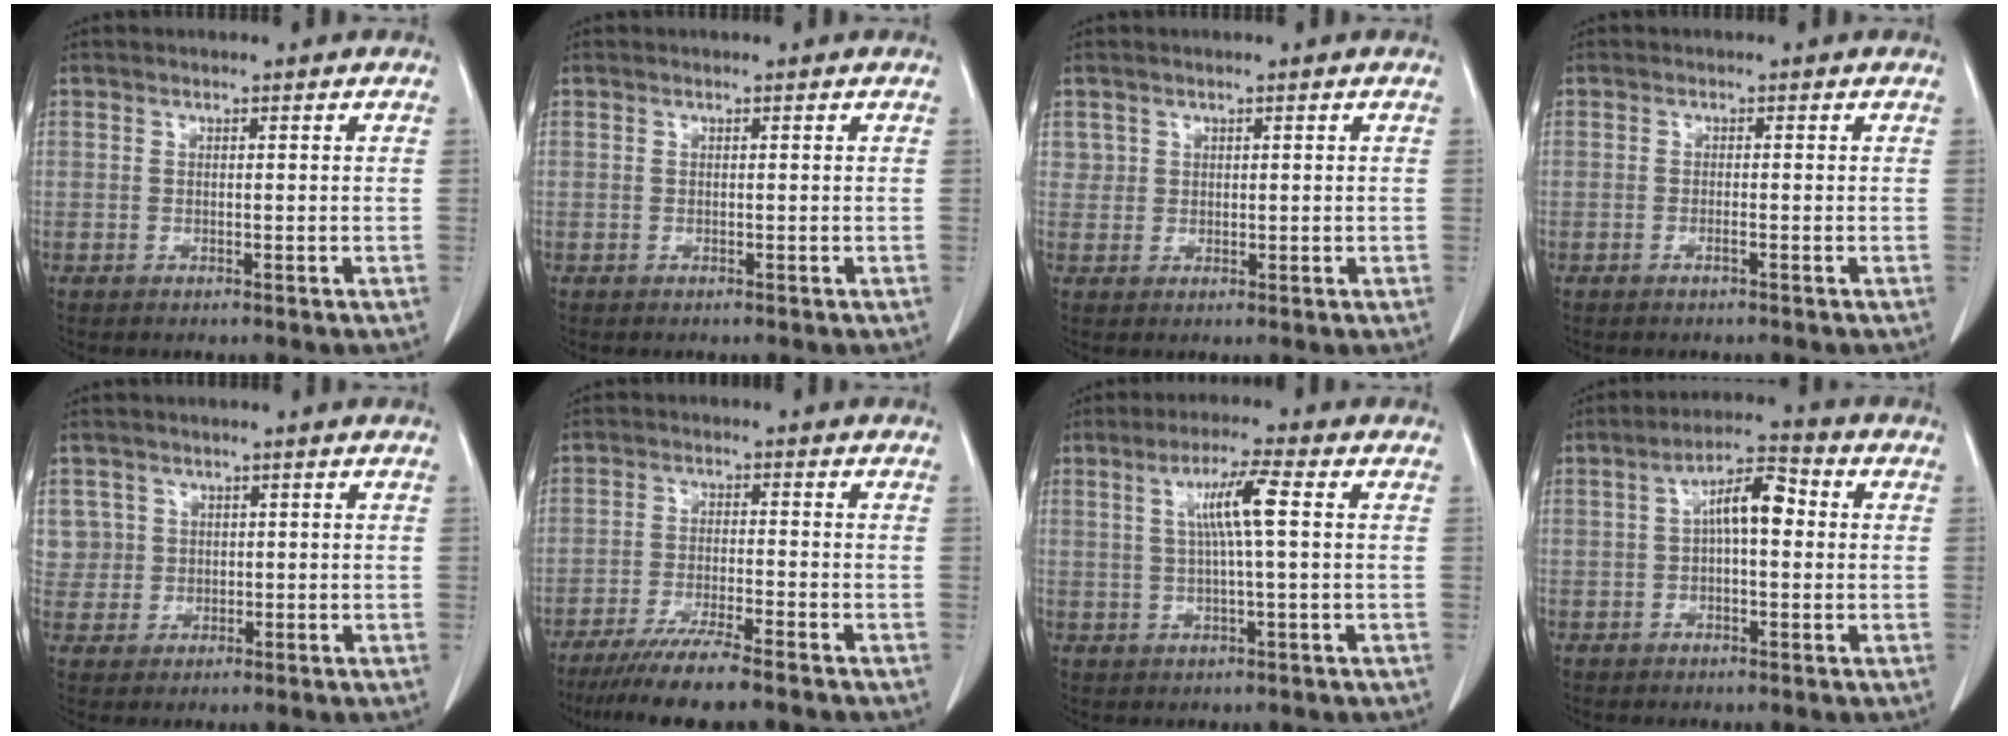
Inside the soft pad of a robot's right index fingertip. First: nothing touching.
{"total": 0.0}
{"total": 1.7, "force": [0.8, 1.5, 0.1], "torque": [0.012, -0.001, 0.009]}
{"total": 0.8, "force": [-0.4, -0.1, 0.6], "torque": [-0.013, 0.000, -0.007]}
{"total": 4.1, "force": [1.3, 3.9, -0.3], "torque": [0.025, 0.008, 0.026]}
{"total": 8.7, "force": [-6.9, -0.3, 5.3], "torque": [-0.084, -0.024, -0.116]}
{"total": 6.4, "force": [1.3, -0.3, 6.2], "torque": [-0.113, 0.006, 0.024]}
{"total": 7.1, "force": [0.9, 2.4, 6.6], "torque": [-0.119, 0.028, 0.010]}